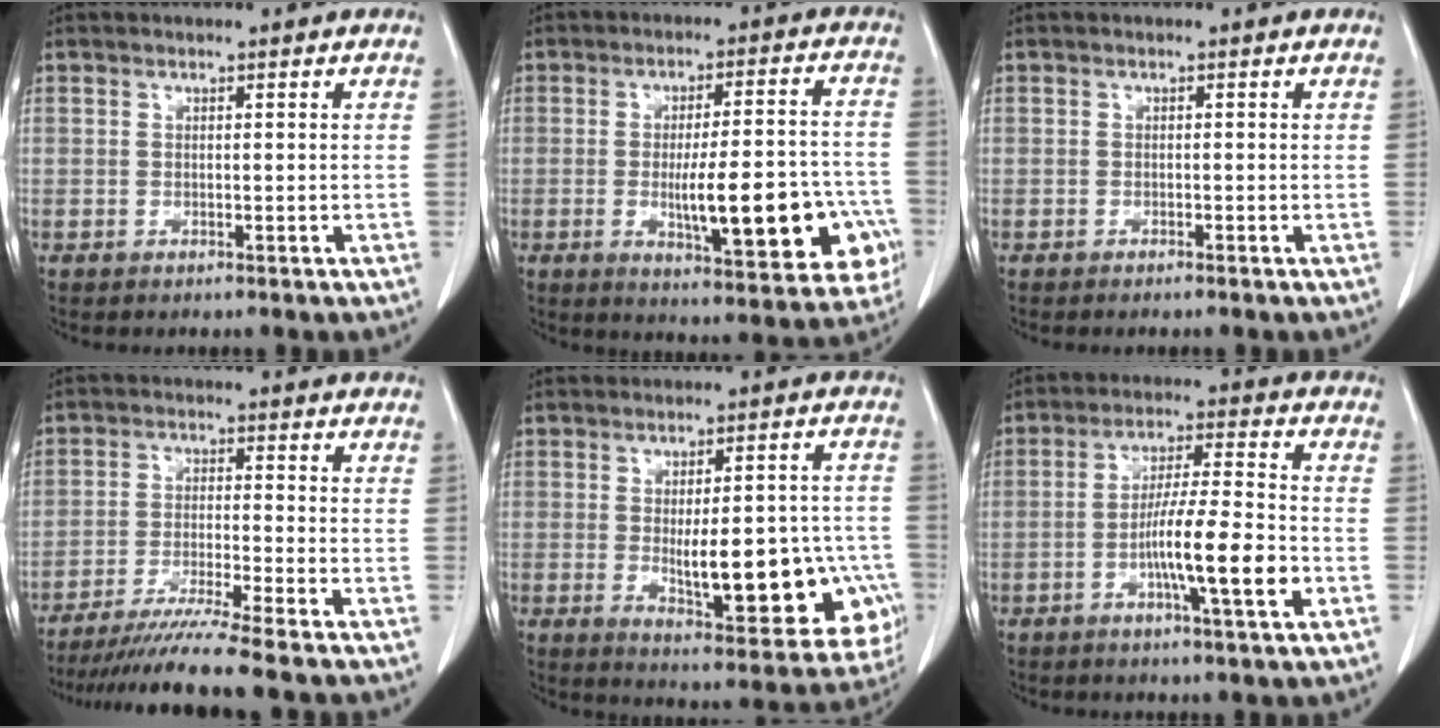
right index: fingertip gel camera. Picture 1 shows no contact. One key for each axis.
{"total": 16.5, "fx": -4.3, "fy": 3.7, "fz": 15.5, "tx": -0.187, "ty": 0.017, "tz": -0.045}
{"total": 0.6, "fx": -0.5, "fy": -0.1, "fz": 0.3, "tx": -0.007, "ty": 0.000, "tz": -0.009}
{"total": 10.5, "fx": -8.8, "fy": -2.3, "fz": 5.2, "tx": -0.075, "ty": -0.033, "tz": -0.147}
{"total": 18.1, "fx": -3.7, "fy": 6.3, "fz": 16.6, "tx": -0.157, "ty": 0.020, "tz": -0.018}
{"total": 11.2, "fx": -3.4, "fy": 0.3, "fz": 10.7, "tx": -0.183, "ty": -0.004, "tz": -0.059}